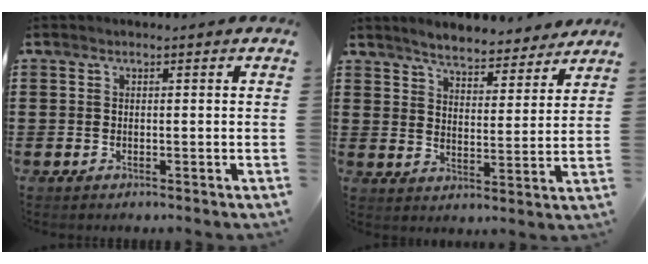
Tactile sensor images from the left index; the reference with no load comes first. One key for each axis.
{"total": 5.3, "fx": 5.2, "fy": 0.3, "fz": 1.1, "tx": -0.043, "ty": -0.025, "tz": 0.091}